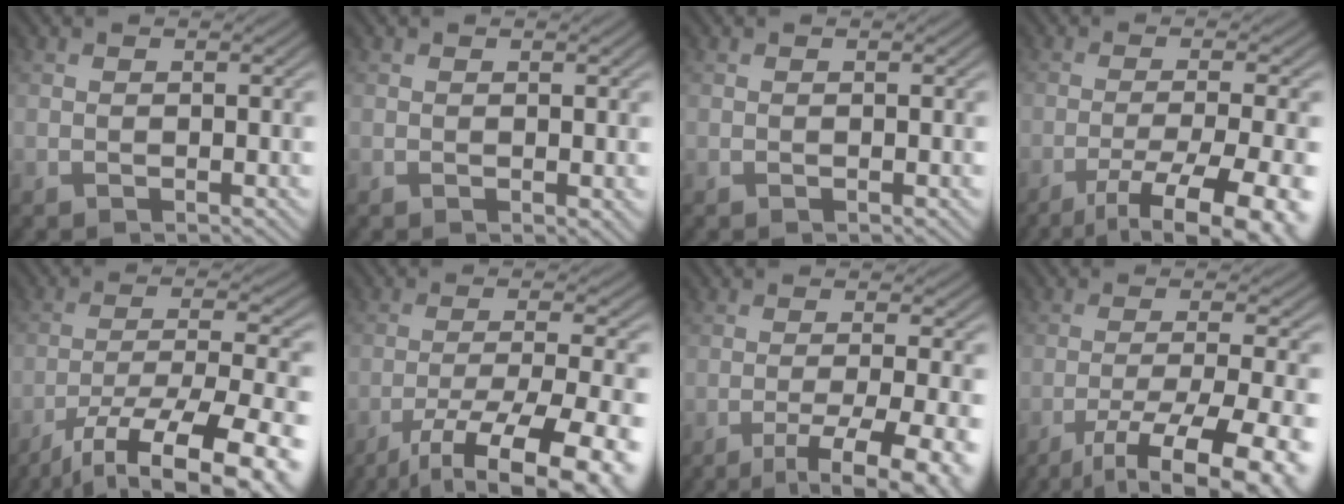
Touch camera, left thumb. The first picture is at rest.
{"total": 0.7, "force": [0.1, 0.2, 0.6], "torque": [-0.011, -0.003, 0.002]}
{"total": 0.0}
{"total": 10.9, "force": [-6.4, 2.3, 8.5], "torque": [-0.144, -0.010, -0.089]}
{"total": 16.3, "force": [-11.2, 4.4, 11.0], "torque": [-0.173, -0.025, -0.155]}
{"total": 14.9, "force": [-9.6, 3.8, 10.7], "torque": [-0.177, -0.031, -0.135]}
{"total": 8.7, "force": [-4.8, 1.7, 7.0], "torque": [-0.108, -0.003, -0.068]}
{"total": 13.3, "force": [-8.3, 3.2, 10.0], "torque": [-0.163, -0.024, -0.114]}